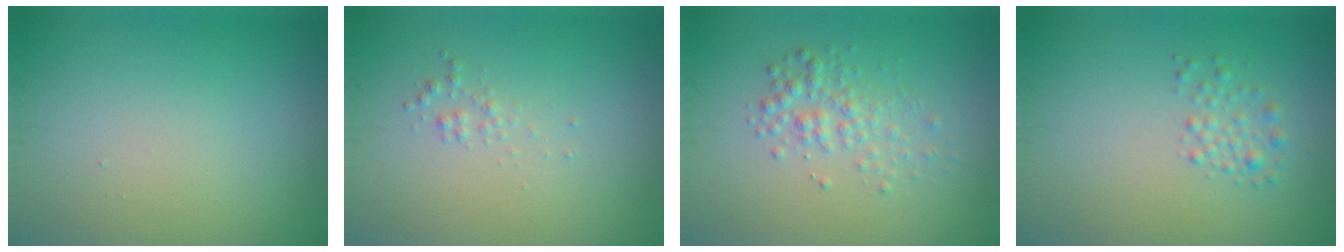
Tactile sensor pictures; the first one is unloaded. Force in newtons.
{"total": 0.7, "press": 0.7, "slide": 0.0}
{"total": 2.3, "press": 2.3, "slide": 0.1}
{"total": 1.5, "press": 1.5, "slide": 0.1}